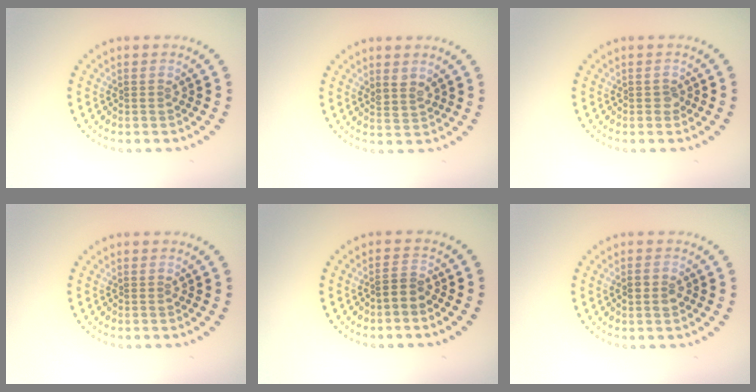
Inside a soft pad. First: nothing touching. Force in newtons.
{"total": 1.3, "press": 1.1, "slide": 0.6}
{"total": 0.6, "press": 0.5, "slide": 0.3}
{"total": 0.0}
{"total": 1.3, "press": 0.9, "slide": 0.9}
{"total": 1.6, "press": 1.5, "slide": 0.5}